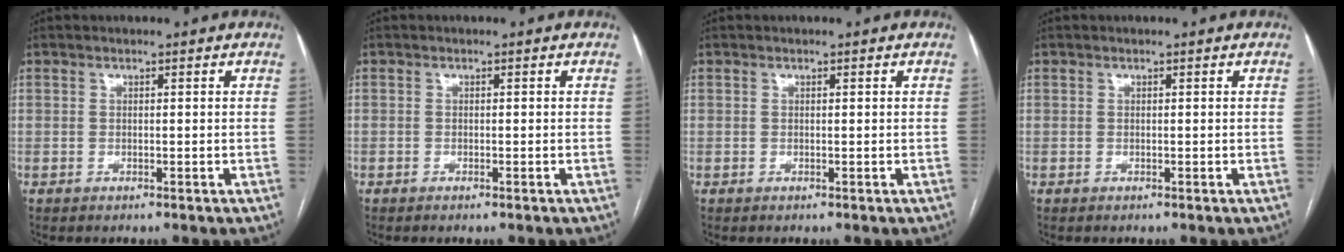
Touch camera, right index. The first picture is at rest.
{"total": 0.5, "force": [-0.4, 0.1, 0.3], "torque": [-0.009, -0.001, -0.005]}
{"total": 0.0}
{"total": 0.0}